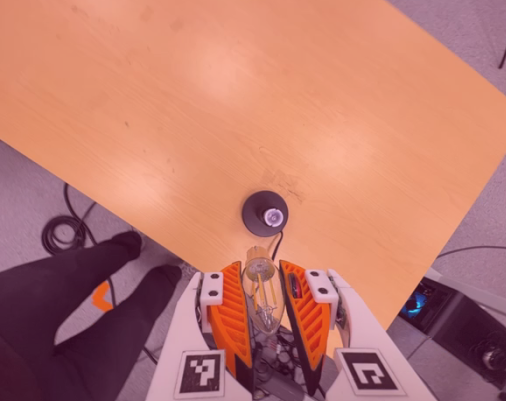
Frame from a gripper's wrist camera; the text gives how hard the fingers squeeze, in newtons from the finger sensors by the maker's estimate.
{"total": 10.2, "left": 9.1, "right": 11.3}